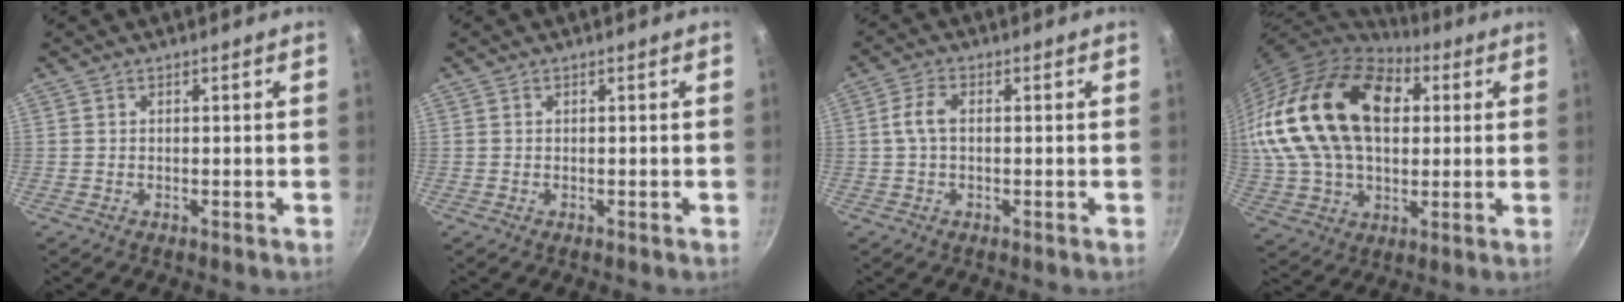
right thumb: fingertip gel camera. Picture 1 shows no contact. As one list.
[{"total": 0.0}, {"total": 3.8, "force": [0.2, 1.9, 3.3], "torque": [-0.077, 0.013, -0.002]}, {"total": 29.4, "force": [6.8, 18.8, 21.5], "torque": [-0.389, 0.018, 0.117]}]